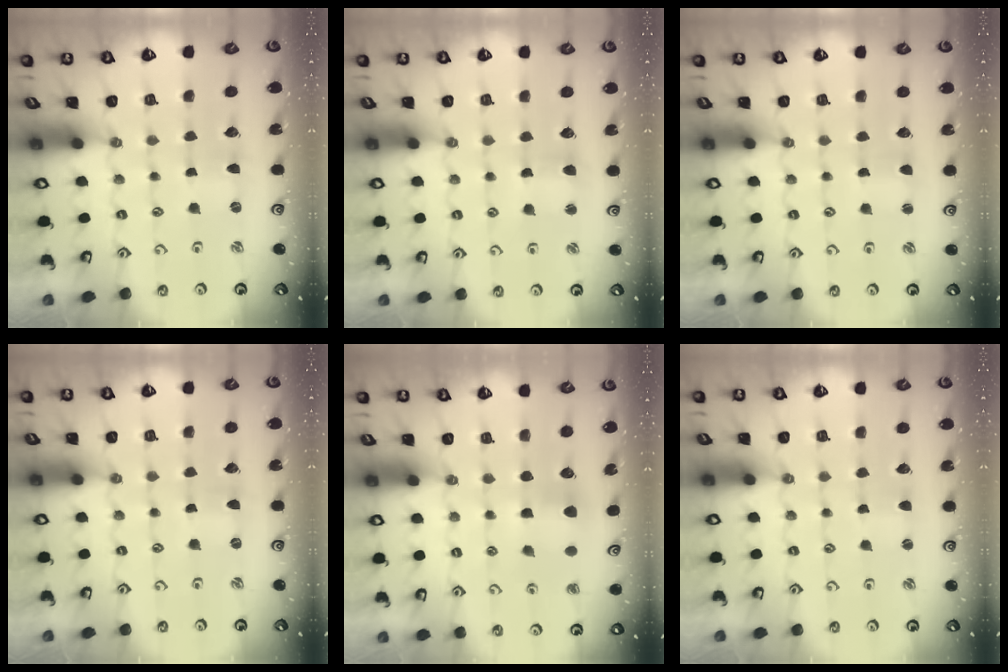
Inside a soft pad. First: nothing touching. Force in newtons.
{"total": 3.2, "press": 3.2, "slide": 0.3}
{"total": 1.5, "press": 1.5, "slide": 0.0}
{"total": 0.0}
{"total": 5.9, "press": 5.8, "slide": 0.4}
{"total": 1.7, "press": 1.7, "slide": 0.4}